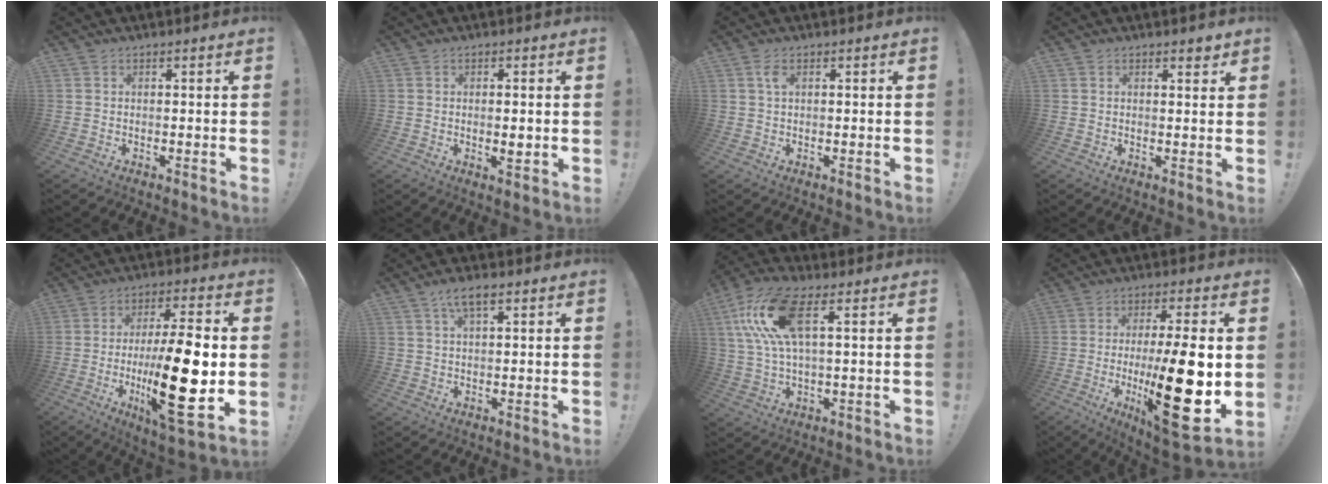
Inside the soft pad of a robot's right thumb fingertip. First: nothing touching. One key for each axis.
{"total": 2.8, "fx": -0.1, "fy": 0.9, "fz": 2.7, "tx": -0.027, "ty": -0.005, "tz": -0.005}
{"total": 2.6, "fx": 0.8, "fy": 1.0, "fz": 2.2, "tx": -0.039, "ty": 0.001, "tz": 0.012}
{"total": 1.7, "fx": 1.3, "fy": 0.7, "fz": 0.8, "tx": 0.006, "ty": -0.008, "tz": 0.018}
{"total": 23.9, "fx": -3.2, "fy": 6.9, "fz": 22.7, "tx": -0.392, "ty": -0.005, "tz": -0.050}
{"total": 5.1, "fx": 2.6, "fy": 1.8, "fz": 4.1, "tx": -0.075, "ty": -0.001, "tz": 0.045}
{"total": 15.2, "fx": 5.3, "fy": 5.9, "fz": 13.0, "tx": -0.261, "ty": -0.007, "tz": 0.091}
{"total": 23.9, "fx": -3.2, "fy": 6.1, "fz": 22.9, "tx": -0.380, "ty": -0.009, "tz": -0.041}